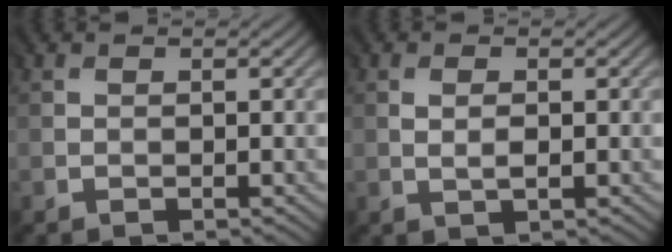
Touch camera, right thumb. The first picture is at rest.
{"total": 1.0, "force": [0.2, 0.4, 0.9], "torque": [-0.018, -0.002, 0.005]}